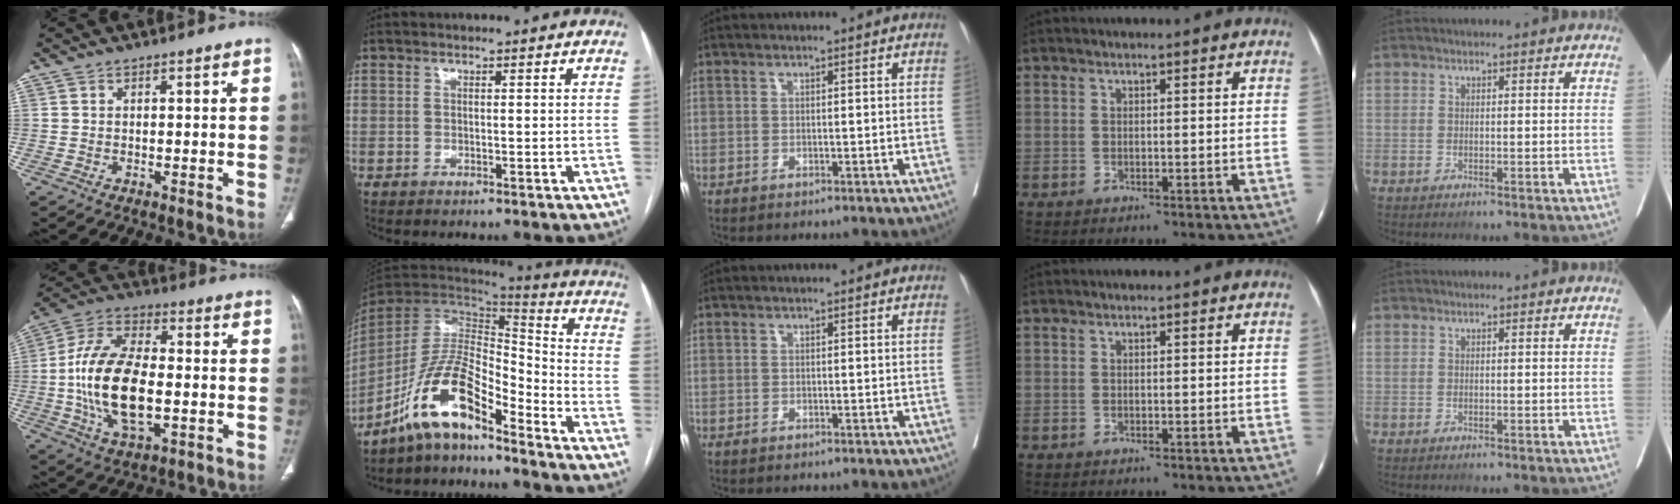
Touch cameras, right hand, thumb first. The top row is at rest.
{"thumb": {"total": 18.2, "force": [-2.3, 9.3, 15.5], "torque": [-0.297, 0.016, -0.041]}, "index": {"total": 12.2, "force": [-9.0, 3.1, 7.6], "torque": [-0.150, 0.024, -0.166]}}